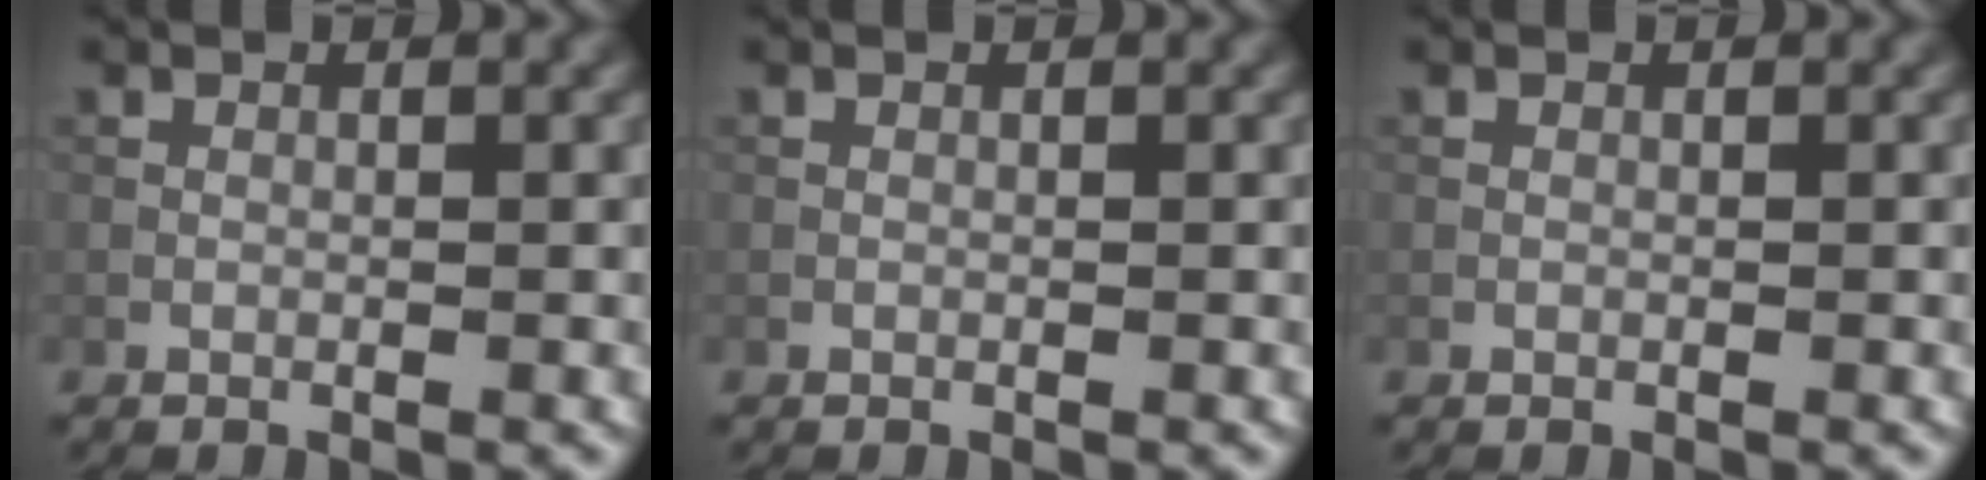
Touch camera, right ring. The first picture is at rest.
{"total": 0.0}
{"total": 0.0}